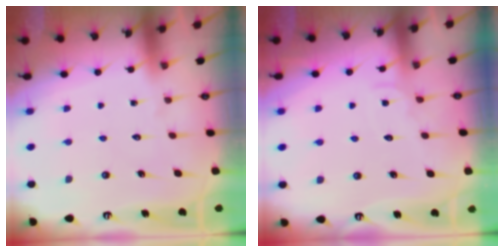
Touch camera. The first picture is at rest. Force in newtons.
{"total": 5.1, "press": 5.1, "slide": 0.5}